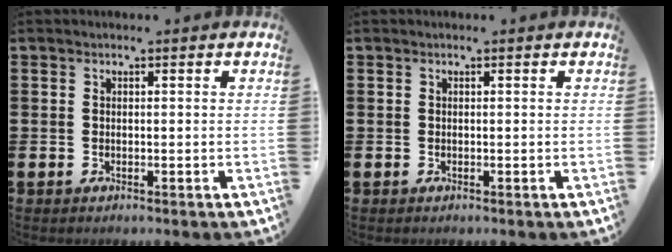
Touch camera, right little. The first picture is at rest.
{"total": 0.0}